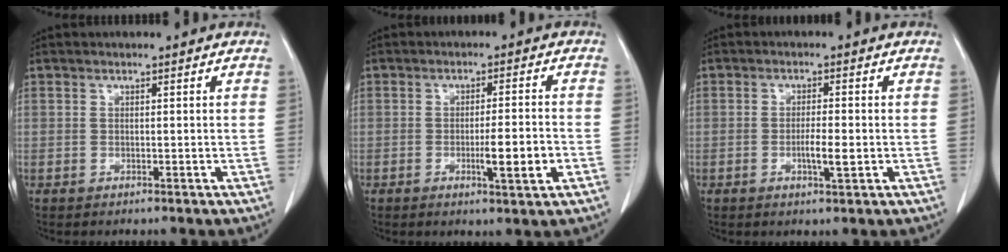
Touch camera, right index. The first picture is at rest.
{"total": 5.8, "force": [-1.8, 0.2, 5.5], "torque": [-0.085, -0.006, -0.025]}
{"total": 3.4, "force": [-0.8, 0.4, 3.3], "torque": [-0.060, -0.002, -0.012]}